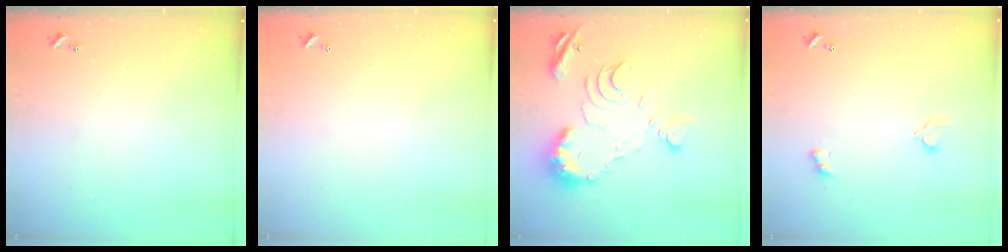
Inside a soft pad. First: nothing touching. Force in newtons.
{"total": 2.8, "press": 2.8, "slide": 0.1}
{"total": 11.6, "press": 11.5, "slide": 1.2}
{"total": 2.1, "press": 2.1, "slide": 0.5}